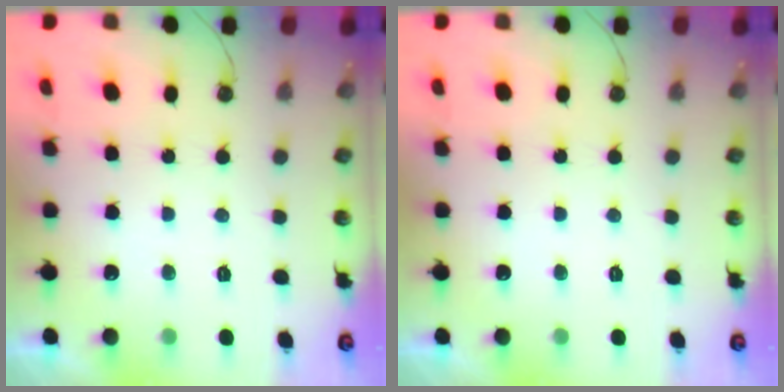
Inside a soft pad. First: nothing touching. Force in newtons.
{"total": 0.0}